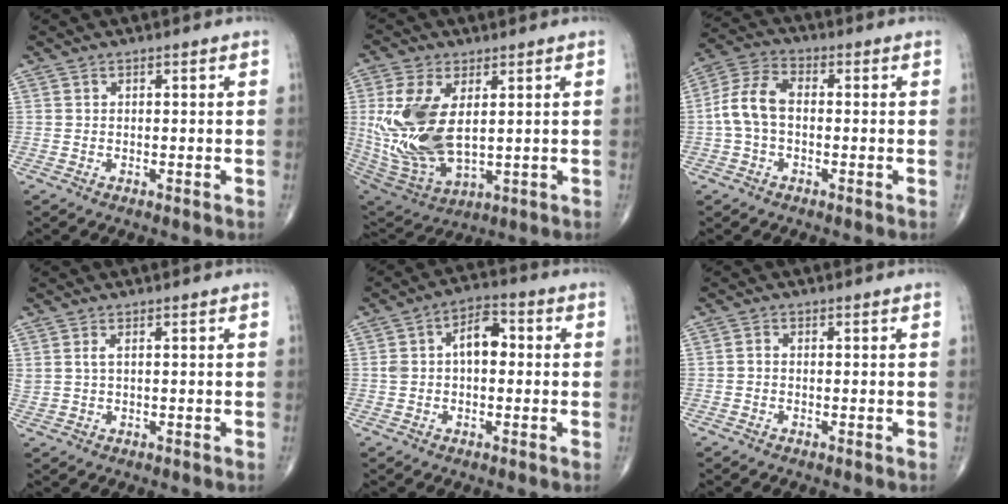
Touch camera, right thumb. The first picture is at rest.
{"total": 17.9, "force": [2.2, 9.6, 15.0], "torque": [-0.315, -0.020, 0.059]}
{"total": 8.2, "force": [-0.6, 5.1, 6.4], "torque": [-0.132, 0.027, -0.021]}
{"total": 1.7, "force": [0.7, 0.6, 1.5], "torque": [-0.038, 0.004, 0.020]}
{"total": 7.8, "force": [0.7, 4.5, 6.3], "torque": [-0.105, 0.029, 0.004]}
{"total": 0.8, "force": [-0.2, 0.6, 0.5], "torque": [-0.007, 0.001, -0.007]}